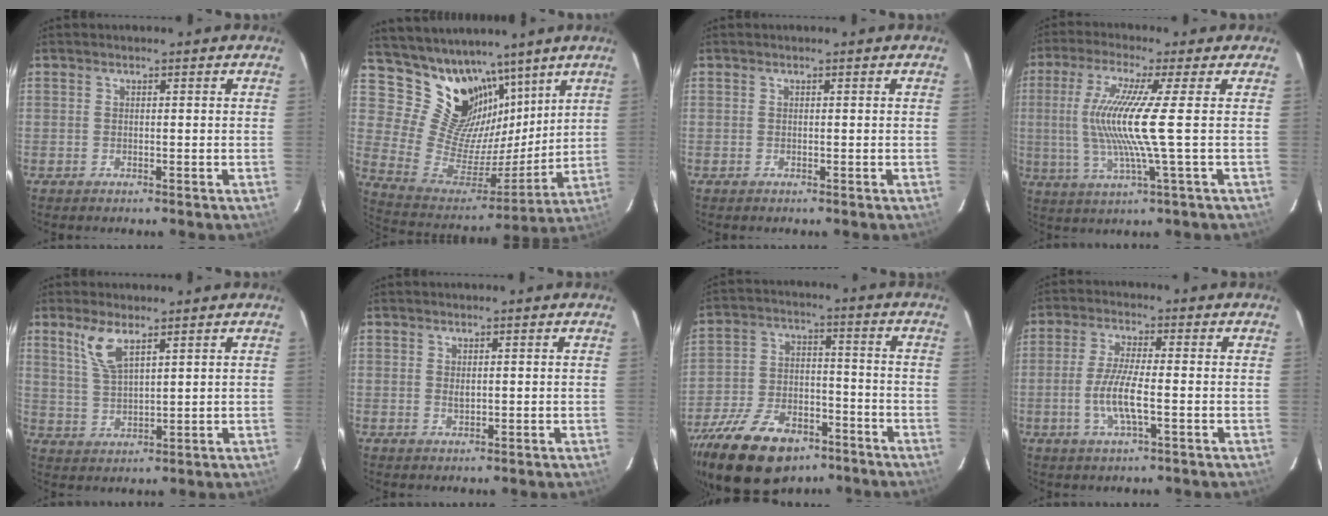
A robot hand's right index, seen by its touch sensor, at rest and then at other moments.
{"total": 17.8, "force": [12.5, 10.7, 6.8], "torque": [-0.149, -0.007, 0.244]}
{"total": 0.0}
{"total": 11.8, "force": [0.2, -1.6, 11.7], "torque": [-0.231, -0.011, 0.008]}
{"total": 7.4, "force": [4.2, 4.2, 4.3], "torque": [-0.080, 0.011, 0.085]}
{"total": 1.1, "force": [0.3, 0.6, 0.8], "torque": [-0.012, 0.002, 0.007]}
{"total": 20.7, "force": [-13.6, 11.1, 11.0], "torque": [-0.240, -0.009, -0.219]}
{"total": 7.2, "force": [-1.8, 1.1, 6.9], "torque": [-0.140, -0.004, -0.037]}